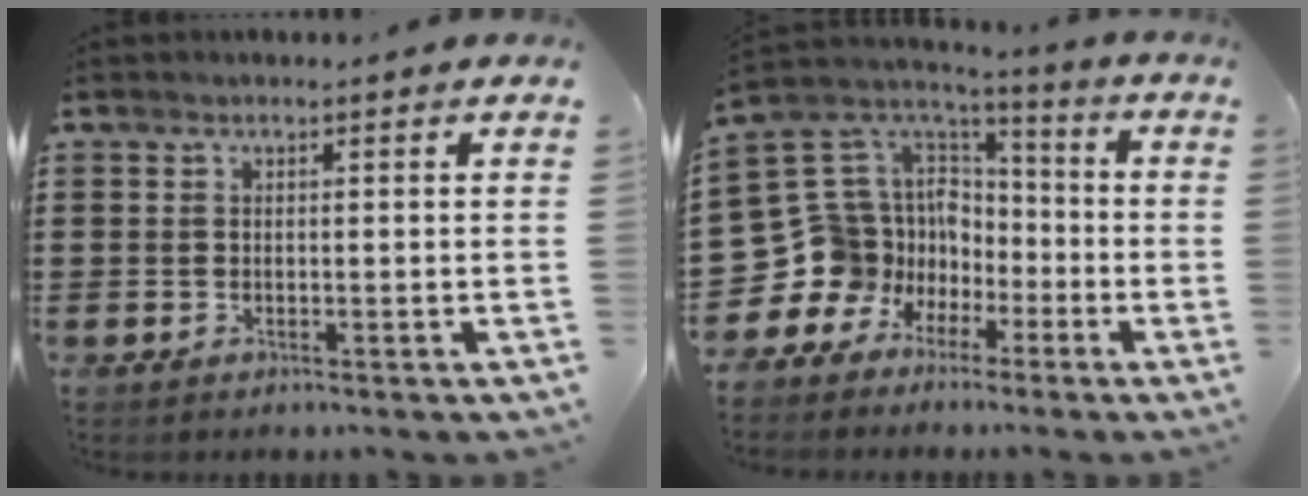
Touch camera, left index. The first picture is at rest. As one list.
[{"total": 11.6, "force": [-3.2, 11.0, 1.8], "torque": [-0.107, -0.034, -0.040]}]